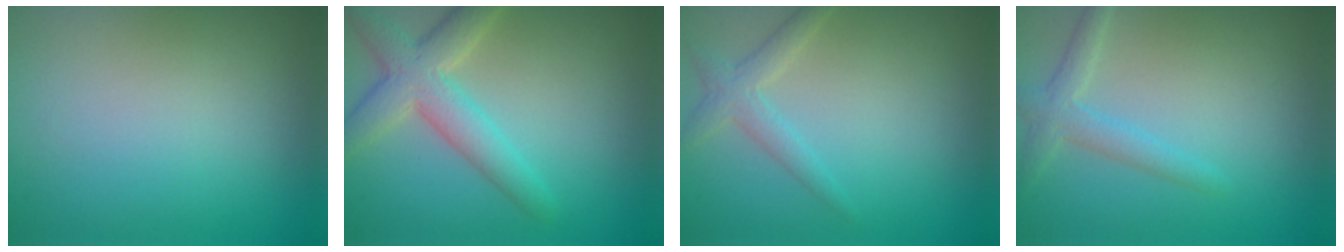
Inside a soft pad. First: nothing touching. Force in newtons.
{"total": 4.9, "press": 4.9, "slide": 0.3}
{"total": 2.2, "press": 2.1, "slide": 0.1}
{"total": 2.3, "press": 2.3, "slide": 0.2}